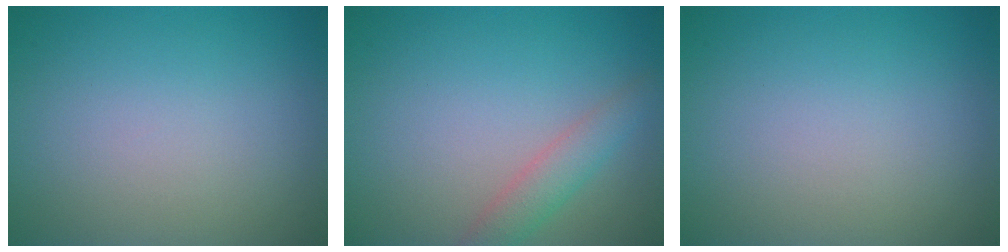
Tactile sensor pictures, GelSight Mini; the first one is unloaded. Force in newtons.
{"total": 2.4, "press": 2.4, "slide": 0.1}
{"total": 0.0}